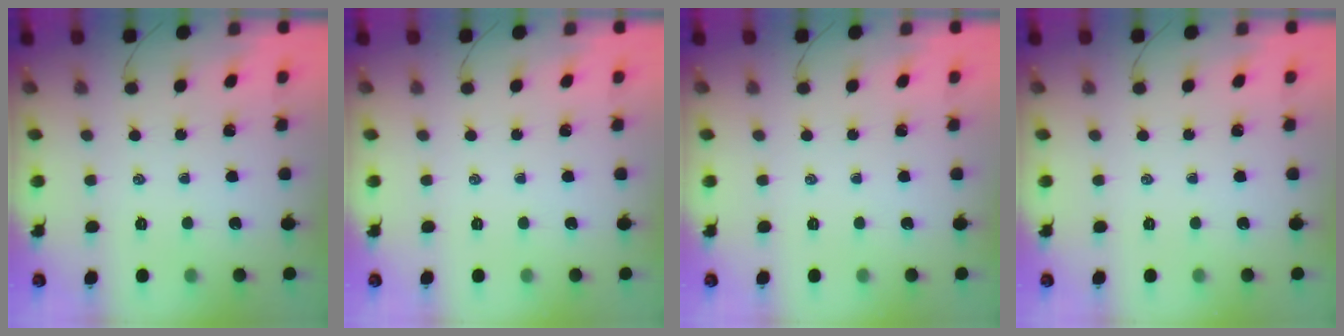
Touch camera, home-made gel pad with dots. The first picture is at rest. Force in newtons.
{"total": 0.0}
{"total": 0.0}
{"total": 0.0}